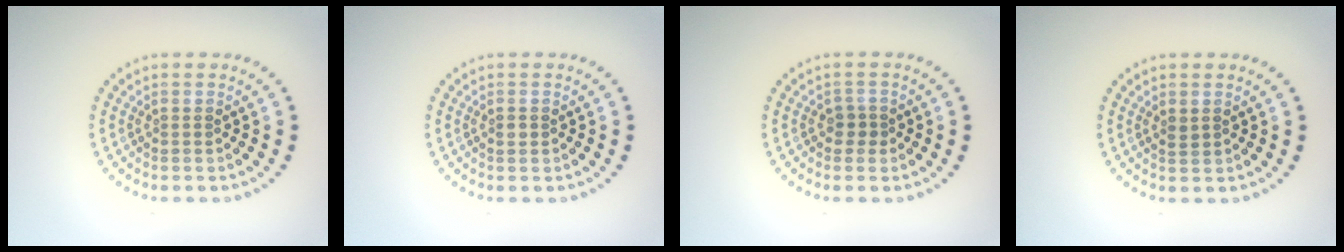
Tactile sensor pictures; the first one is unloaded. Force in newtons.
{"total": 0.6, "press": 0.6, "slide": 0.3}
{"total": 1.3, "press": 1.1, "slide": 0.6}
{"total": 0.7, "press": 0.7, "slide": 0.2}